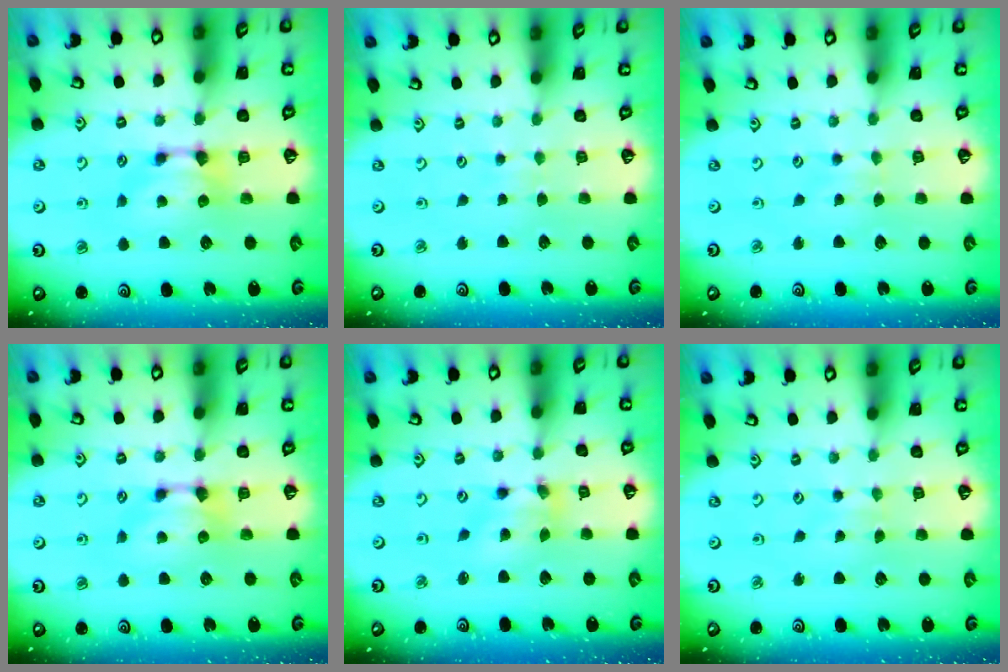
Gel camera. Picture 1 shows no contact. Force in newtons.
{"total": 4.5, "press": 4.5, "slide": 0.3}
{"total": 3.1, "press": 3.1, "slide": 0.1}
{"total": 0.0}
{"total": 2.4, "press": 1.6, "slide": 1.7}
{"total": 3.5, "press": 3.5, "slide": 0.1}